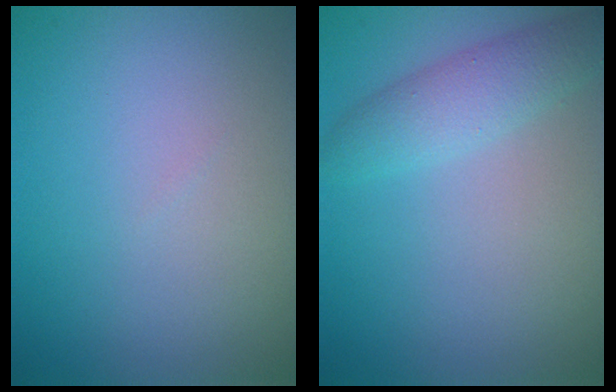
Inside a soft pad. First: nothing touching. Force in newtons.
{"total": 2.9, "press": 2.9, "slide": 0.2}